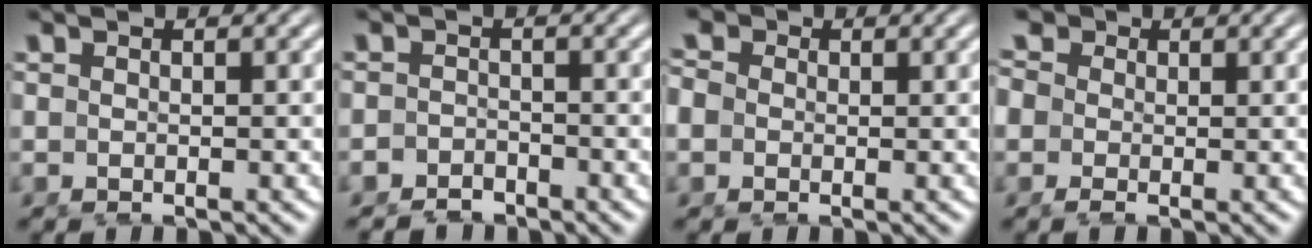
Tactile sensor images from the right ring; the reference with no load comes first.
{"total": 2.6, "force": [-2.5, 0.4, -0.7], "torque": [0.013, -0.015, -0.039]}
{"total": 3.1, "force": [0.2, 2.9, 1.0], "torque": [-0.028, -0.002, -0.007]}
{"total": 3.9, "force": [1.0, 3.4, 1.7], "torque": [-0.038, -0.001, 0.004]}